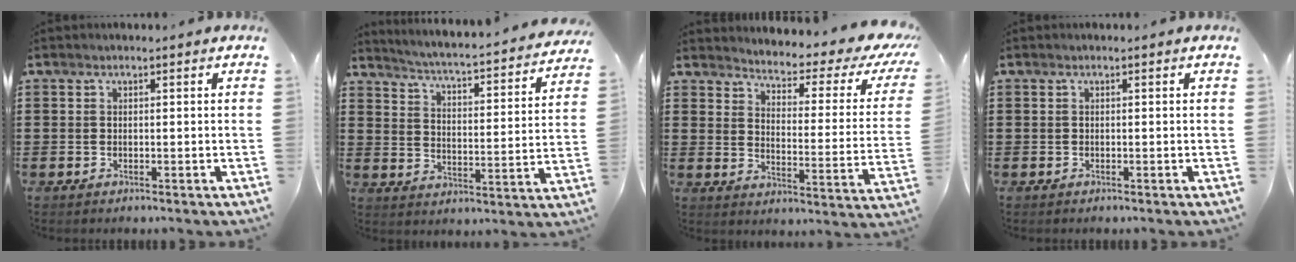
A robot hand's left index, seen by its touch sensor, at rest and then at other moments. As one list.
[{"total": 3.1, "force": [2.9, -0.7, 0.9], "torque": [-0.038, -0.038, 0.037]}, {"total": 3.5, "force": [2.9, 0.3, 1.9], "torque": [-0.049, -0.031, 0.038]}, {"total": 0.0}]